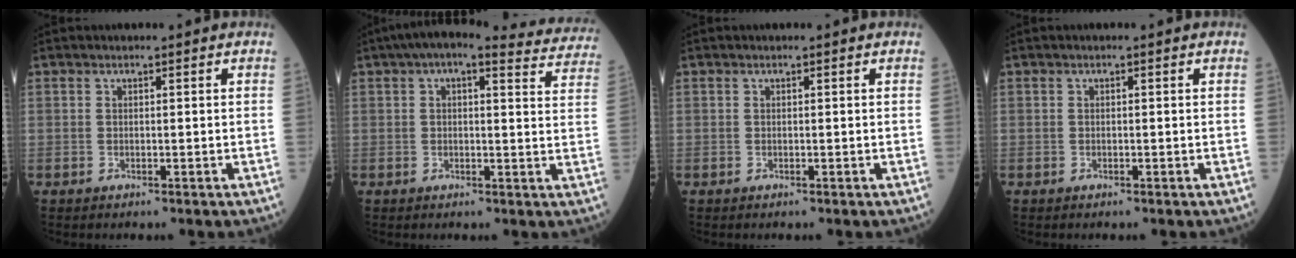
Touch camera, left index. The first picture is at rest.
{"total": 14.5, "force": [12.8, 3.5, 5.9], "torque": [-0.059, 0.022, 0.133]}
{"total": 0.0}
{"total": 0.0}